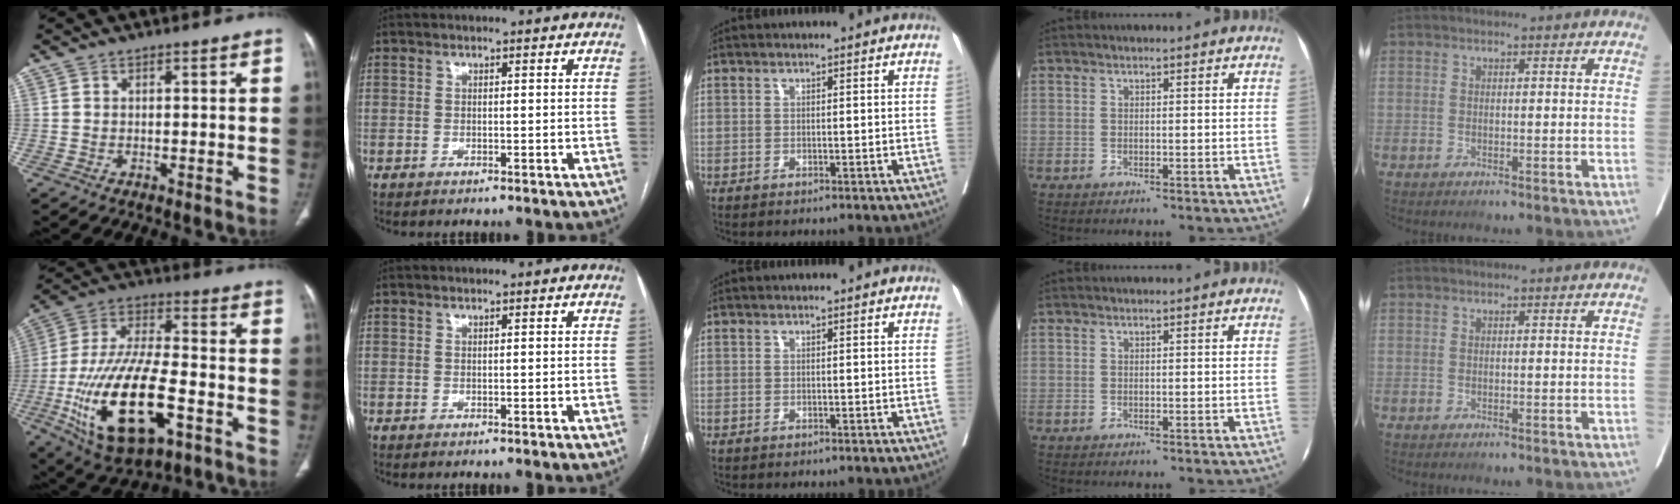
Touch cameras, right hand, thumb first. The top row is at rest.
{"thumb": {"total": 23.2, "force": [-8.0, 10.1, 19.3], "torque": [-0.374, 0.025, -0.128]}}